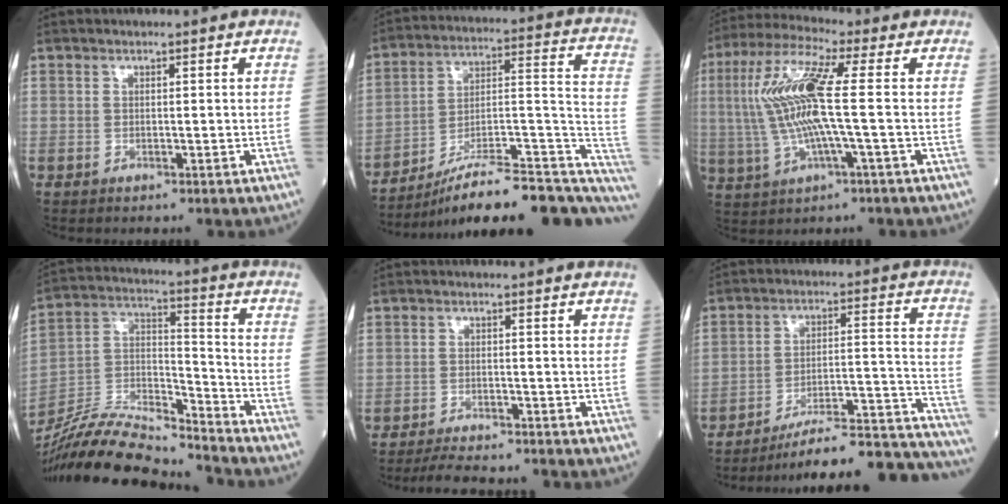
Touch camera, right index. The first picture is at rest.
{"total": 24.0, "force": [-17.6, 5.6, 15.3], "torque": [-0.164, 0.036, -0.254]}
{"total": 12.4, "force": [0.7, 1.0, 12.3], "torque": [-0.271, 0.016, 0.010]}
{"total": 20.1, "force": [-18.8, 1.4, 6.9], "torque": [-0.154, 0.005, -0.333]}
{"total": 7.1, "force": [-6.5, 0.7, 2.6], "torque": [-0.042, -0.016, -0.101]}
{"total": 24.0, "force": [-22.1, 1.4, 9.2], "torque": [-0.056, 0.023, -0.305]}